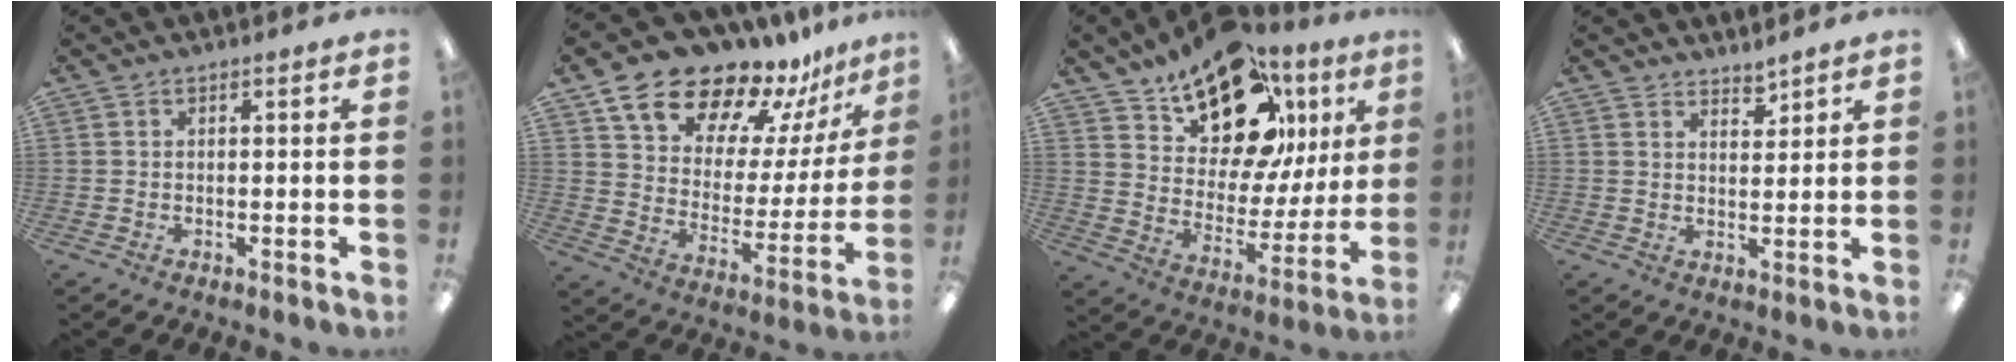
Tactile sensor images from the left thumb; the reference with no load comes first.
{"total": 17.1, "force": [14.6, 7.3, 4.9], "torque": [-0.107, -0.120, 0.260]}
{"total": 19.5, "force": [13.5, 9.8, 10.2], "torque": [-0.167, -0.084, 0.237]}
{"total": 3.2, "force": [3.1, 0.8, 0.1], "torque": [0.011, -0.026, 0.055]}